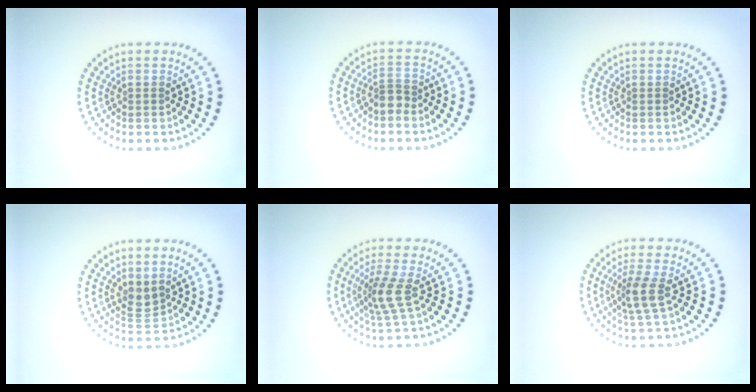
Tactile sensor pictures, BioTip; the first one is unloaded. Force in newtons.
{"total": 1.4, "press": 1.0, "slide": 1.0}
{"total": 0.0}
{"total": 1.8, "press": 1.5, "slide": 1.0}
{"total": 3.0, "press": 2.2, "slide": 2.0}
{"total": 2.7, "press": 2.1, "slide": 1.7}